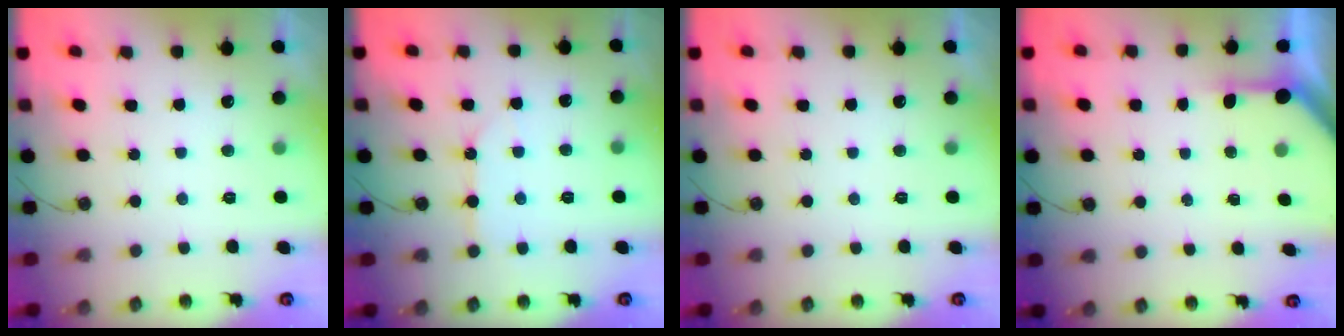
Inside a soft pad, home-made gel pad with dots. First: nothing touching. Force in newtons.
{"total": 6.9, "press": 6.9, "slide": 0.8}
{"total": 0.0}
{"total": 3.8, "press": 3.8, "slide": 0.2}